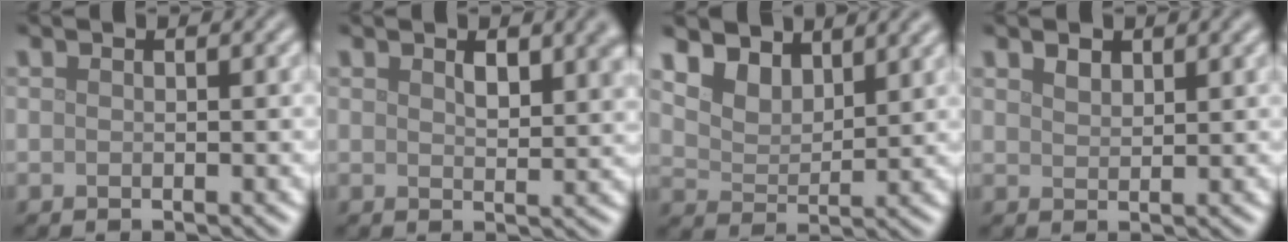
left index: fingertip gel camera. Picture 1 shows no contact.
{"total": 3.3, "force": [1.5, 1.3, 2.6], "torque": [-0.036, 0.002, 0.026]}
{"total": 5.1, "force": [4.1, 2.4, 1.8], "torque": [-0.056, -0.014, 0.076]}
{"total": 1.5, "force": [1.2, 0.7, 0.5], "torque": [-0.012, 0.002, 0.024]}